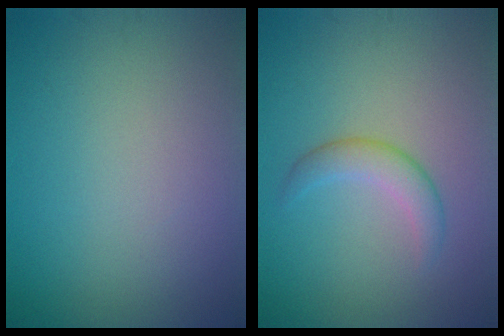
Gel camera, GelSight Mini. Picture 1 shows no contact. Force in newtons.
{"total": 2.3, "press": 2.3, "slide": 0.0}